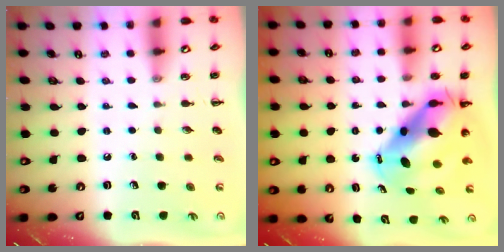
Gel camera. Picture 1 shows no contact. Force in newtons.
{"total": 11.1, "press": 10.7, "slide": 3.1}